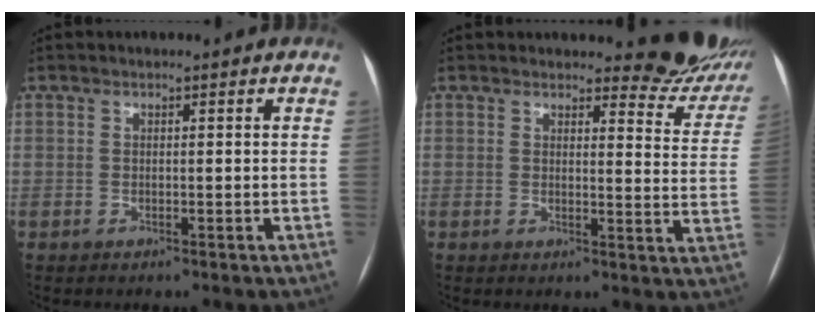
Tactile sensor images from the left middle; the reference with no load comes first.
{"total": 10.2, "force": [9.7, 2.8, 1.6], "torque": [0.012, -0.058, 0.079]}